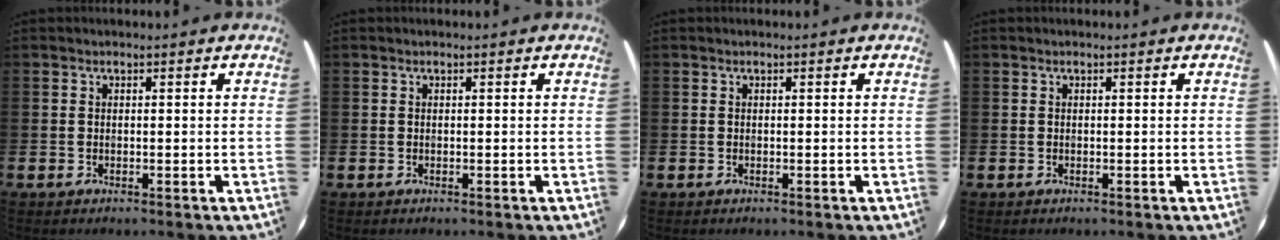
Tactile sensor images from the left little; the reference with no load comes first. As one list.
[{"total": 0.0}, {"total": 0.0}, {"total": 0.0}]